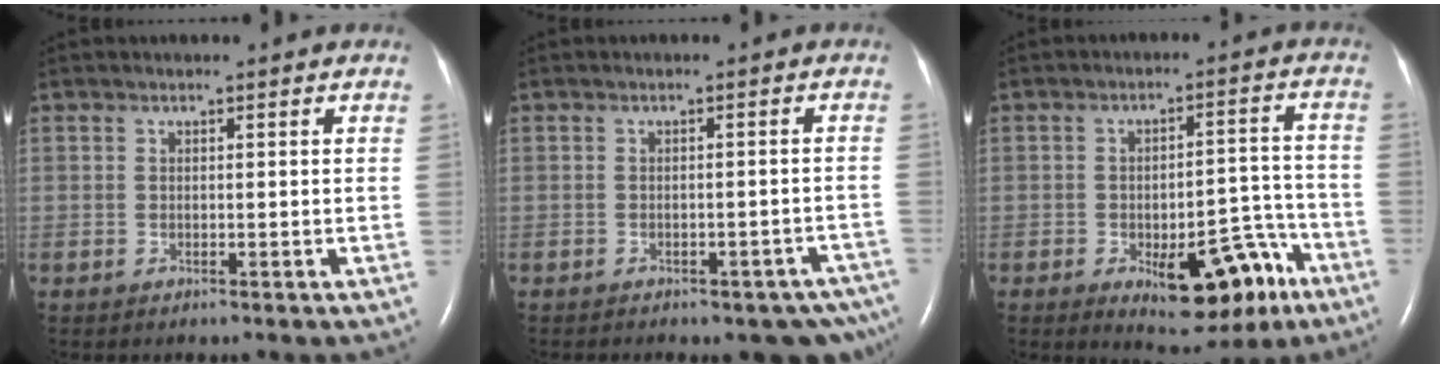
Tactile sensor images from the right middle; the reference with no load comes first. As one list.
[{"total": 9.5, "force": [-7.5, 3.8, 4.4], "torque": [-0.040, 0.007, -0.085]}, {"total": 12.0, "force": [-6.2, 4.7, 9.2], "torque": [-0.113, 0.017, -0.077]}]